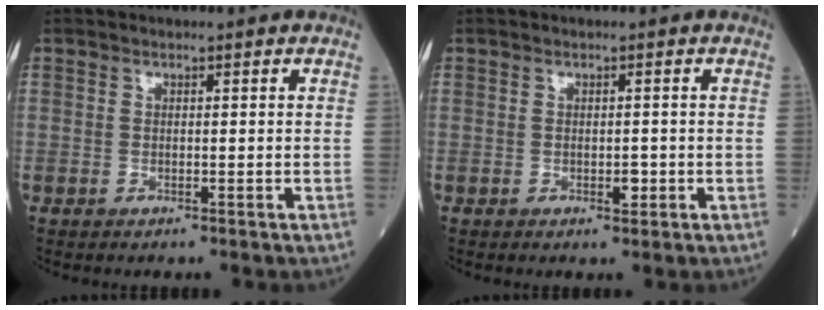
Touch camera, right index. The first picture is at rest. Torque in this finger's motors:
{"motor_torque": [0.49, 0.03, 0.17, 0.04]}